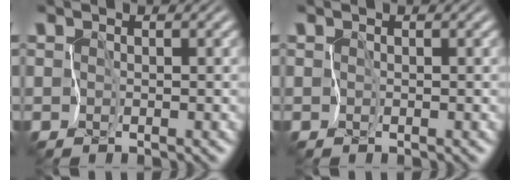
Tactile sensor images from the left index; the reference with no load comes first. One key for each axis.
{"total": 0.0}